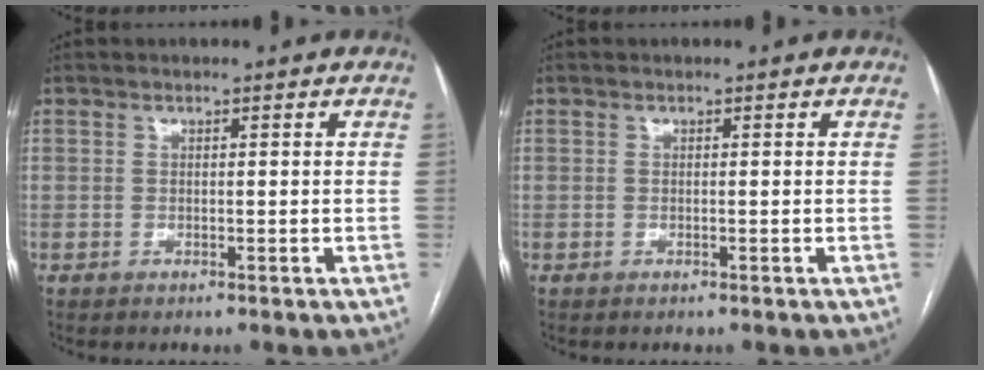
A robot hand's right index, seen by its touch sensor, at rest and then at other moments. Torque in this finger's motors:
{"motor_torque": [0.11, 0.12, -0.01, 0.01]}